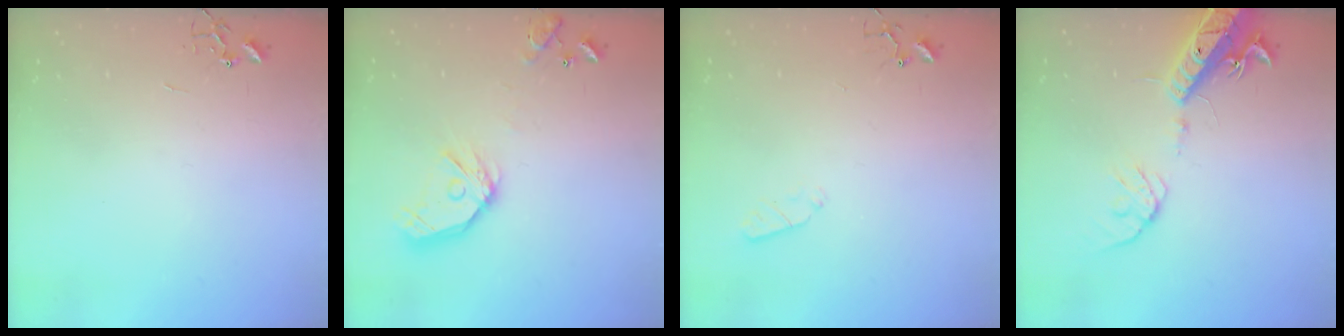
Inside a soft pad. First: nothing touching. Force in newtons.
{"total": 15.3, "press": 15.1, "slide": 2.1}
{"total": 3.5, "press": 3.4, "slide": 0.5}
{"total": 16.0, "press": 15.7, "slide": 3.3}